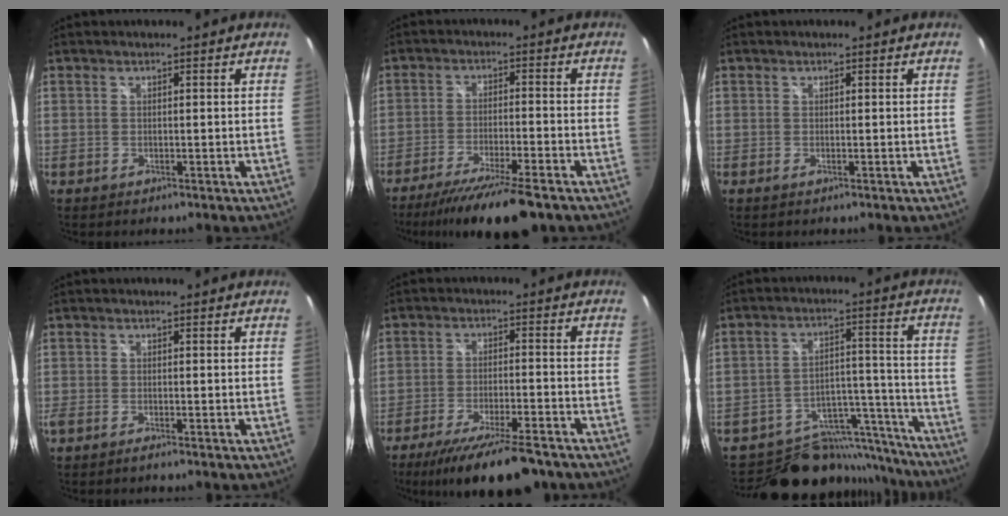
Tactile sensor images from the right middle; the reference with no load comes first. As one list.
[{"total": 13.7, "force": [-10.9, 1.3, 8.2], "torque": [-0.161, -0.030, -0.176]}, {"total": 0.0}, {"total": 1.0, "force": [-0.8, -0.1, 0.6], "torque": [-0.012, -0.003, -0.018]}, {"total": 14.9, "force": [-11.7, 2.8, 8.8], "torque": [-0.170, -0.032, -0.182]}, {"total": 19.8, "force": [-17.7, 7.8, 4.2], "torque": [-0.069, 0.059, -0.236]}]